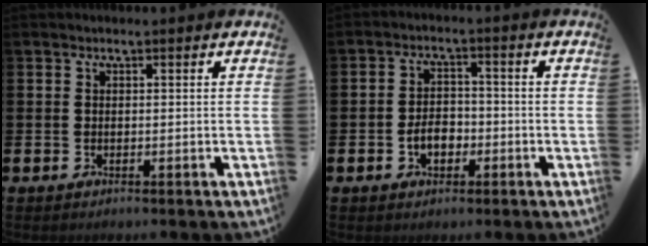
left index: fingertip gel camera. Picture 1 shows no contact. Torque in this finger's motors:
{"motor_torque": [0.86, 0.38, 0.07, 0.10]}